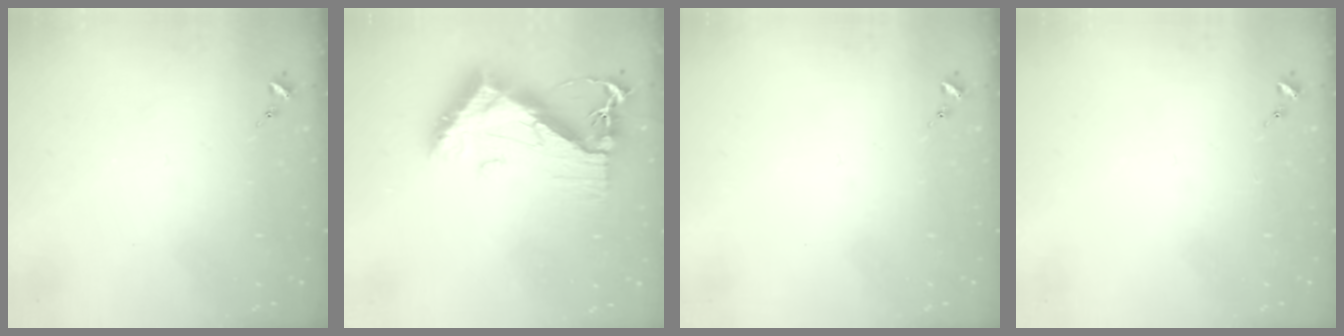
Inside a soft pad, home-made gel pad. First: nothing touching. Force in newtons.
{"total": 12.5, "press": 12.4, "slide": 1.1}
{"total": 0.0}
{"total": 0.0}